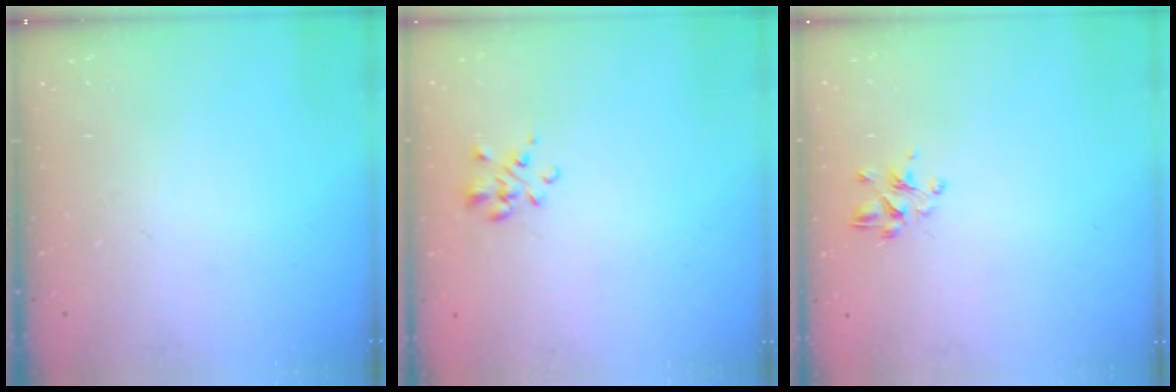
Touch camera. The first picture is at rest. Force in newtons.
{"total": 1.3, "press": 1.2, "slide": 0.7}
{"total": 2.8, "press": 2.7, "slide": 0.9}